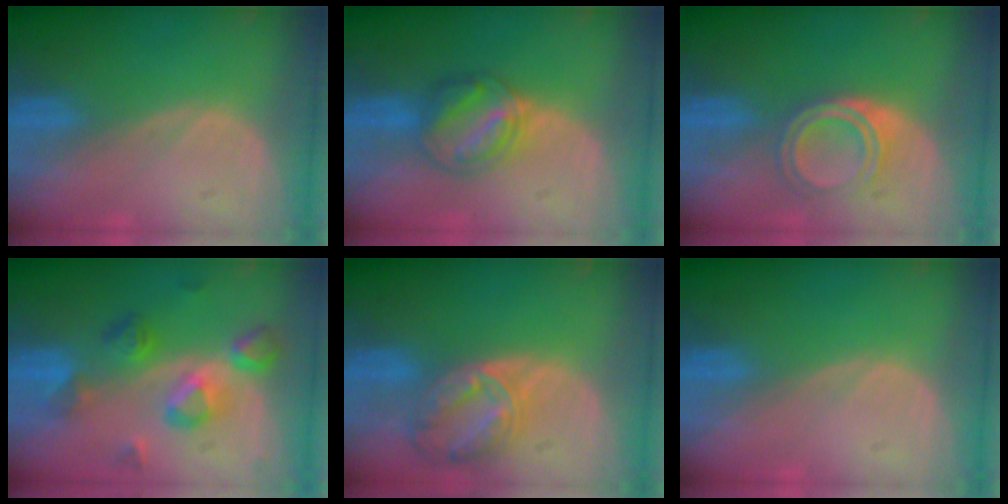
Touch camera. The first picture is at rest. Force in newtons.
{"total": 6.1, "press": 6.0, "slide": 0.8}
{"total": 5.3, "press": 4.5, "slide": 2.8}
{"total": 7.5, "press": 7.4, "slide": 0.8}
{"total": 8.2, "press": 7.0, "slide": 4.2}
{"total": 0.0}